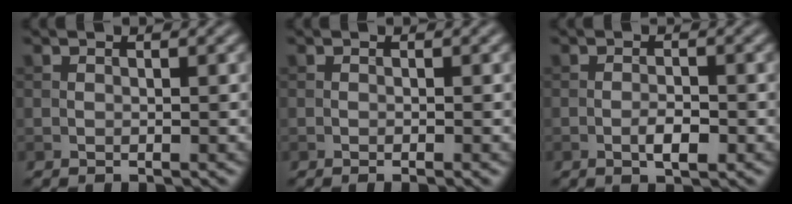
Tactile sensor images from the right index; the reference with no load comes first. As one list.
[{"total": 0.8, "force": [-0.4, 0.1, 0.7], "torque": [-0.008, -0.004, -0.008]}, {"total": 2.2, "force": [-0.8, 0.7, 1.9], "torque": [-0.030, 0.001, -0.016]}]